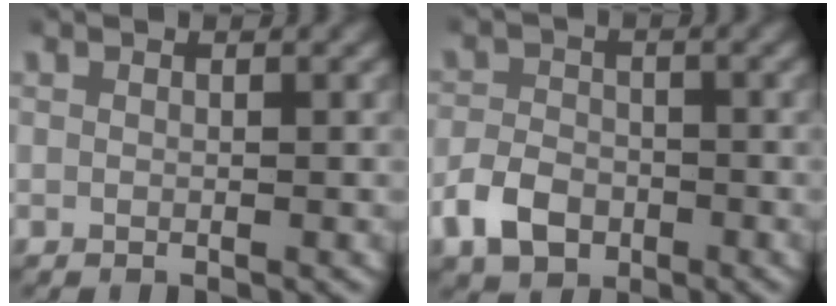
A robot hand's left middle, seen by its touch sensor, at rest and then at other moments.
{"total": 4.0, "force": [-2.1, 2.9, 1.9], "torque": [-0.034, -0.004, -0.040]}